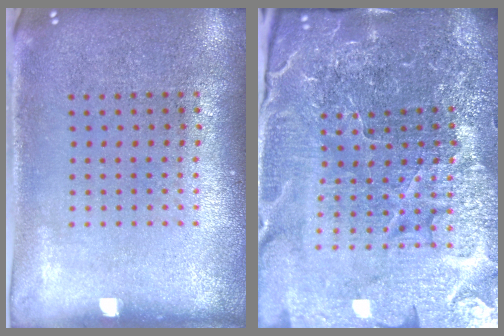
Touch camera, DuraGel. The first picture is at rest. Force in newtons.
{"total": 6.4, "press": 5.7, "slide": 2.9}